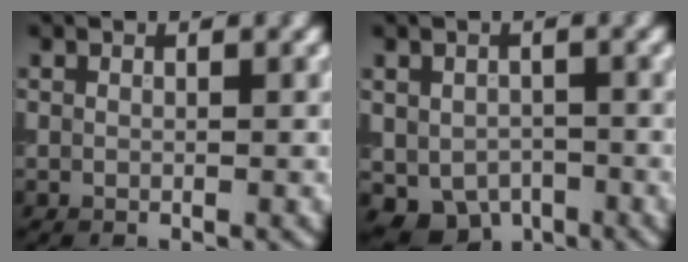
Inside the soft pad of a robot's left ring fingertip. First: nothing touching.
{"total": 5.0, "force": [-2.0, 3.9, 2.5], "torque": [-0.042, -0.017, -0.022]}